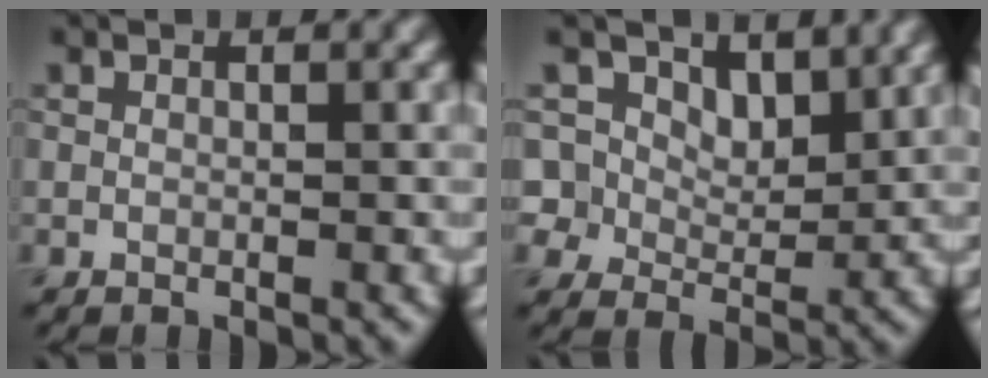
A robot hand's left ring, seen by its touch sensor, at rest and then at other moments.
{"total": 8.3, "force": [5.1, 5.3, 3.9], "torque": [-0.089, 0.002, 0.075]}